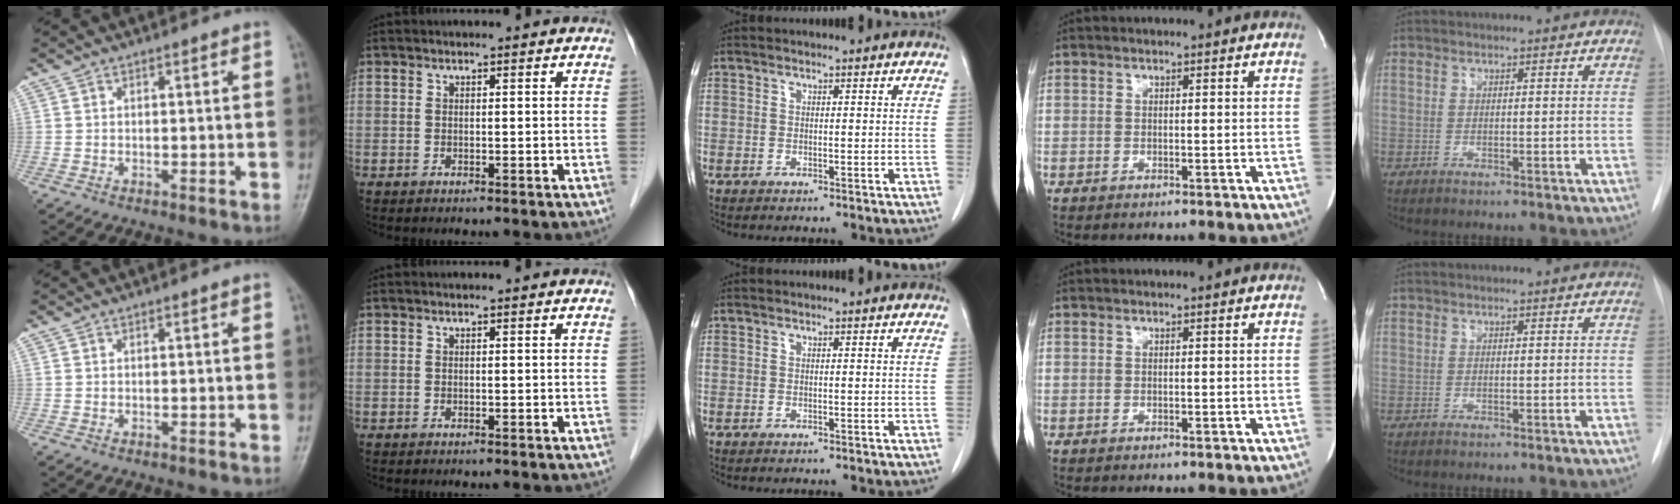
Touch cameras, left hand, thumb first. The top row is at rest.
{}